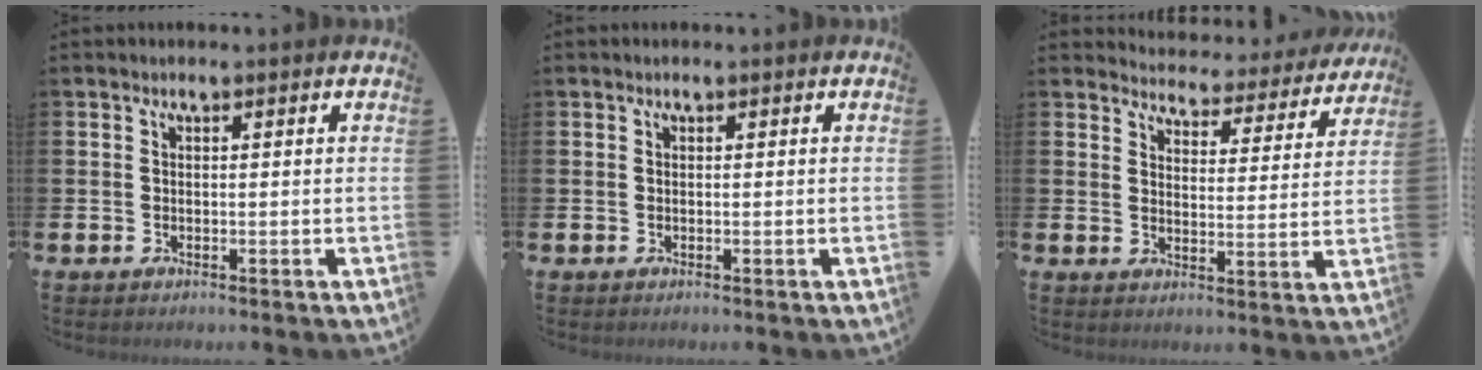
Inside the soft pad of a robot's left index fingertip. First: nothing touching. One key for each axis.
{"total": 0.0}
{"total": 4.0, "fx": 3.9, "fy": 0.9, "fz": 0.2, "tx": -0.016, "ty": -0.040, "tz": 0.062}